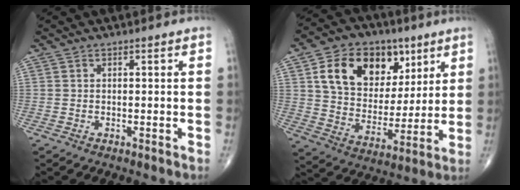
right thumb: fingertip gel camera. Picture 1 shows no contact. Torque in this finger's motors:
{"motor_torque": [0.33, 3.39, 1.06, 0.55, 0.13]}